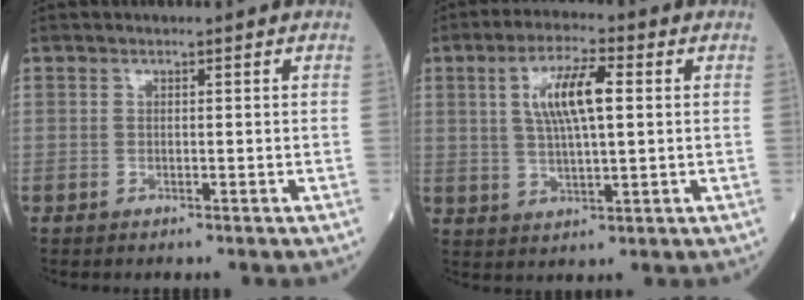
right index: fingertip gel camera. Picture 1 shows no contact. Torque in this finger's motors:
{"motor_torque": [0.27, 0.10, 0.25, 0.07]}